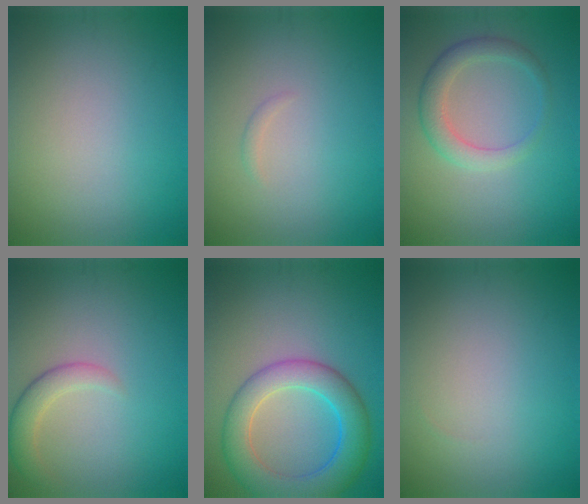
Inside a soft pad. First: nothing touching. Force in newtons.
{"total": 0.5, "press": 0.5, "slide": 0.0}
{"total": 3.1, "press": 3.1, "slide": 0.1}
{"total": 2.7, "press": 2.7, "slide": 0.2}
{"total": 7.0, "press": 7.0, "slide": 0.2}
{"total": 0.0}